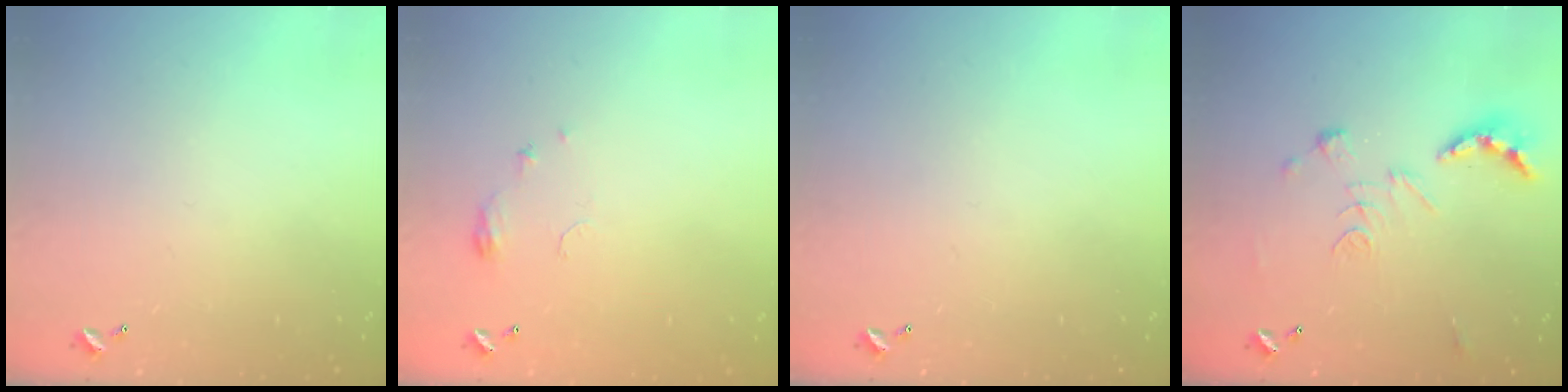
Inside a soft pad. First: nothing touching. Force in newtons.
{"total": 4.5, "press": 4.5, "slide": 0.6}
{"total": 0.0}
{"total": 2.5, "press": 2.0, "slide": 1.5}